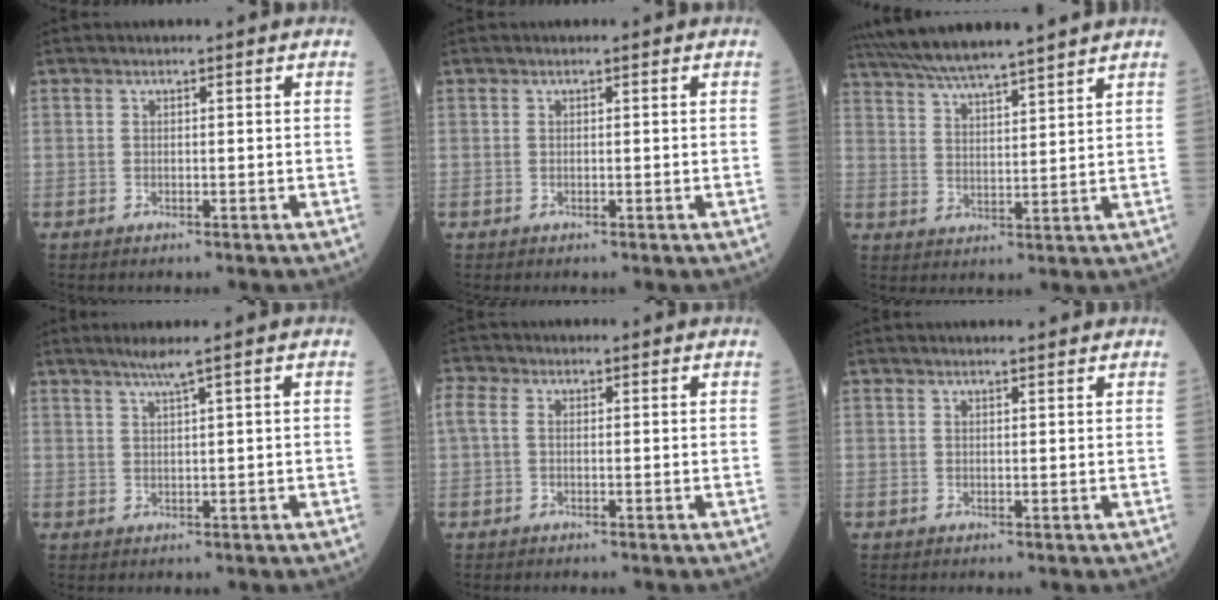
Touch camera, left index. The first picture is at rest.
{"total": 0.0}
{"total": 14.8, "force": [13.3, 0.1, 6.6], "torque": [-0.126, 0.026, 0.215]}
{"total": 2.4, "force": [1.7, -0.9, 1.5], "torque": [-0.032, -0.001, 0.038]}
{"total": 2.4, "force": [0.3, 1.5, 1.9], "torque": [-0.057, 0.016, 0.005]}
{"total": 2.7, "force": [2.6, 0.5, 0.6], "torque": [-0.010, 0.013, 0.030]}